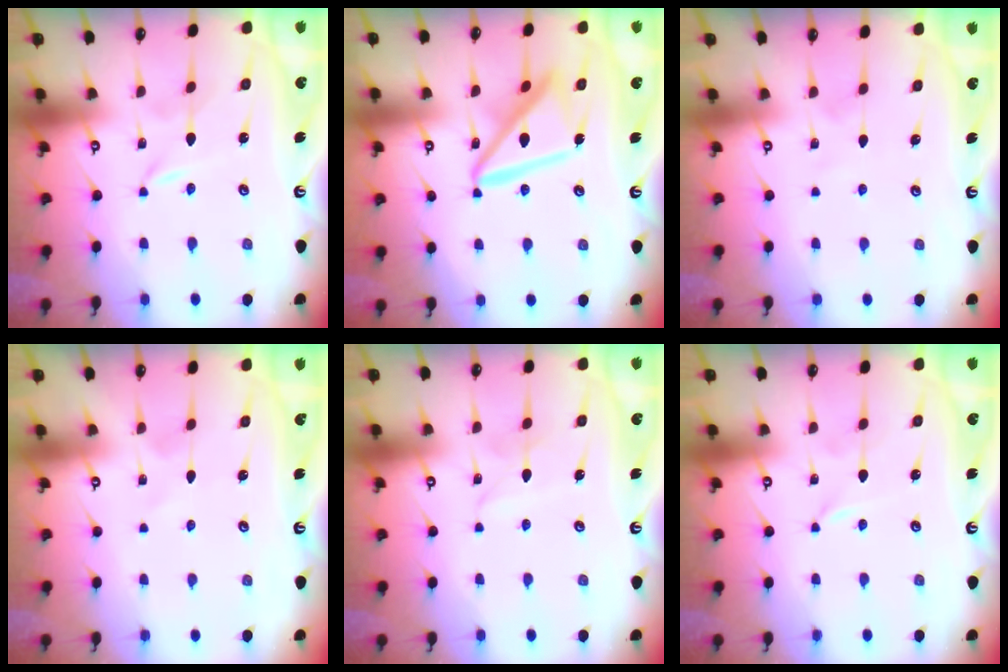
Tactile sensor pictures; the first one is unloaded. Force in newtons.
{"total": 14.6, "press": 14.6, "slide": 1.4}
{"total": 2.2, "press": 2.2, "slide": 0.3}
{"total": 0.7, "press": 0.7, "slide": 0.1}
{"total": 2.7, "press": 2.7, "slide": 0.2}
{"total": 0.0}